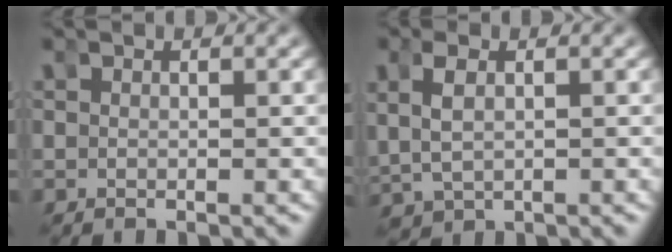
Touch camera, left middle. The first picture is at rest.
{"total": 3.6, "force": [0.0, 3.1, 2.0], "torque": [-0.064, -0.010, 0.011]}